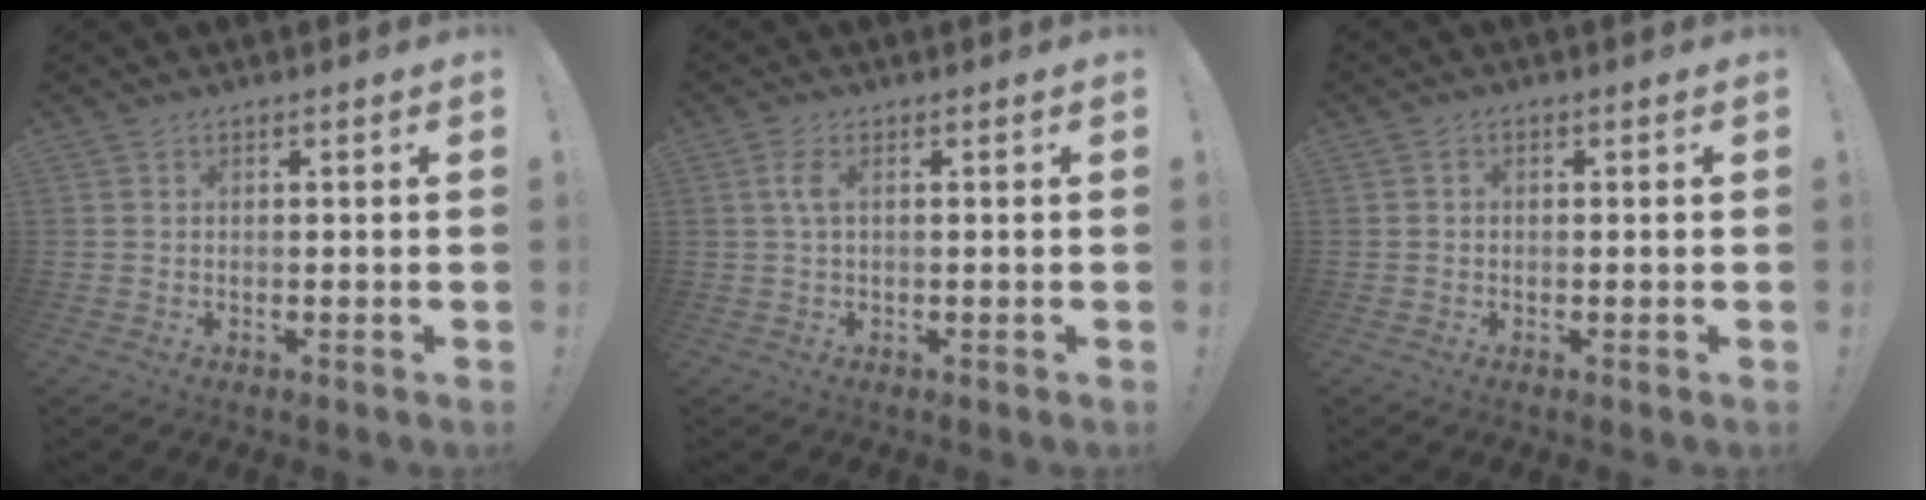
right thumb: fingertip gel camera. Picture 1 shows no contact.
{"total": 3.3, "force": [0.5, 0.9, 3.1], "torque": [-0.068, 0.003, 0.006]}
{"total": 0.9, "force": [-0.4, 0.6, 0.3], "torque": [-0.005, 0.003, -0.008]}